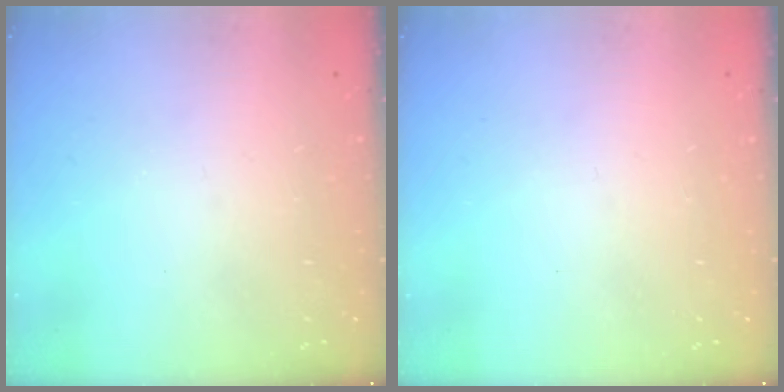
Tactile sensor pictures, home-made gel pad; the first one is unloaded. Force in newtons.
{"total": 0.0}